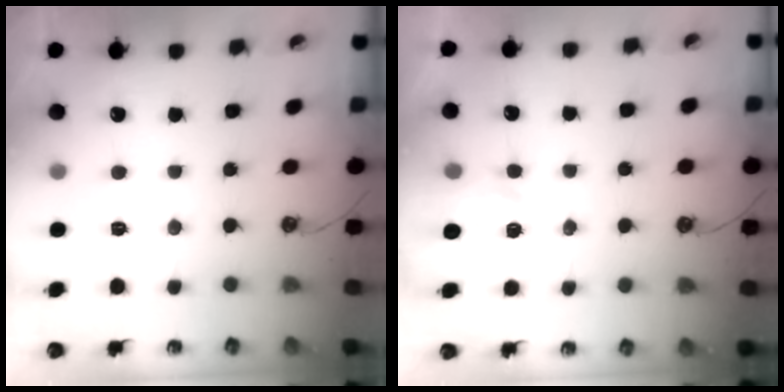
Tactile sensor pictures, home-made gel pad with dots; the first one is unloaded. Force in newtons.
{"total": 3.5, "press": 3.5, "slide": 0.3}